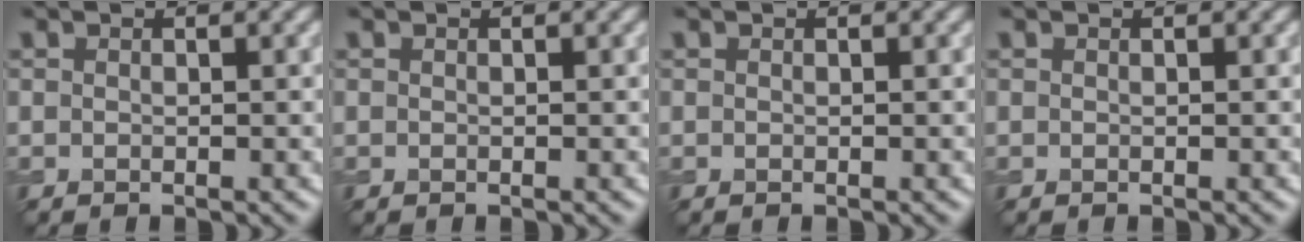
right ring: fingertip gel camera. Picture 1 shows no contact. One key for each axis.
{"total": 0.0}
{"total": 0.0}
{"total": 0.0}